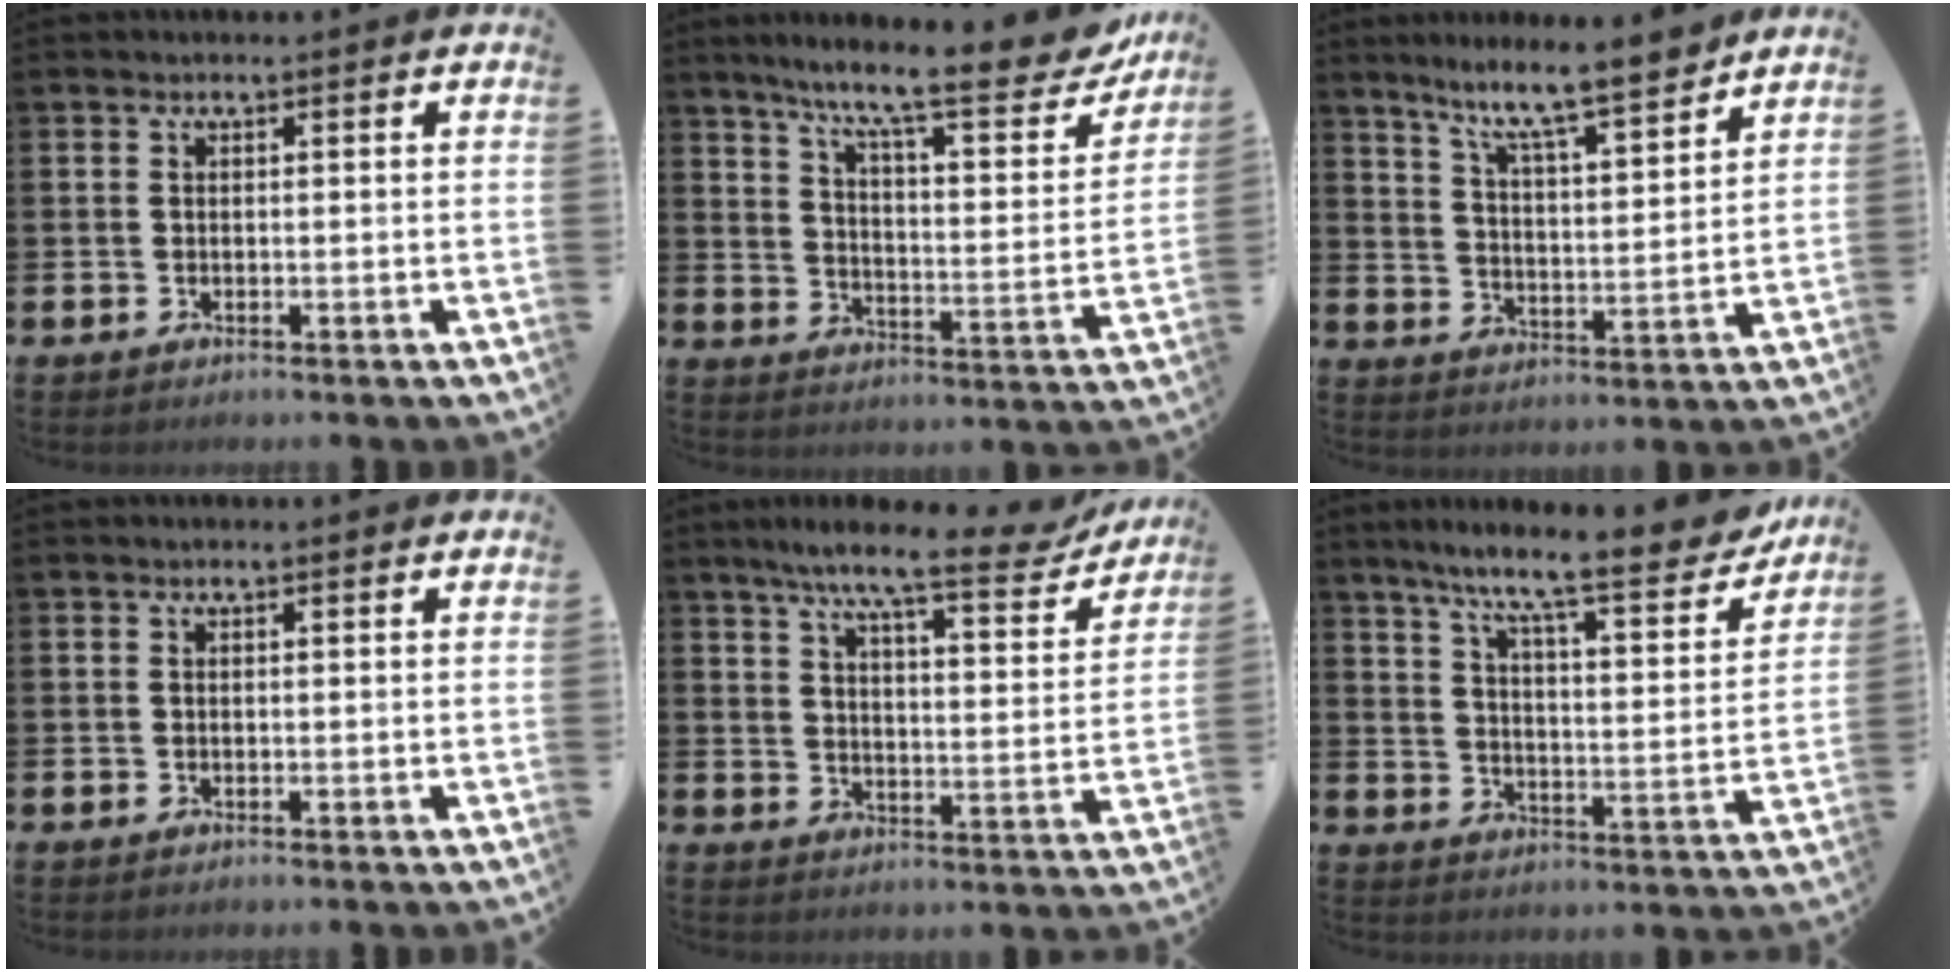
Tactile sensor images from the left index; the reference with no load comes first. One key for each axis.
{"total": 12.1, "fx": 9.9, "fy": 1.9, "fz": 6.7, "tx": -0.140, "ty": -0.061, "tz": 0.158}
{"total": 9.1, "fx": 8.2, "fy": 0.5, "fz": 3.9, "tx": -0.089, "ty": -0.058, "tz": 0.138}
{"total": 0.0}
{"total": 9.6, "fx": 8.0, "fy": 1.1, "fz": 5.3, "tx": -0.105, "ty": -0.045, "tz": 0.130}
{"total": 10.4, "fx": 9.0, "fy": 0.9, "fz": 5.3, "tx": -0.117, "ty": -0.062, "tz": 0.144}